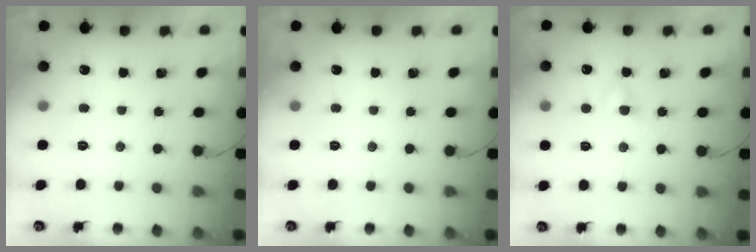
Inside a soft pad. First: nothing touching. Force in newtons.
{"total": 0.0}
{"total": 1.7, "press": 1.6, "slide": 0.5}